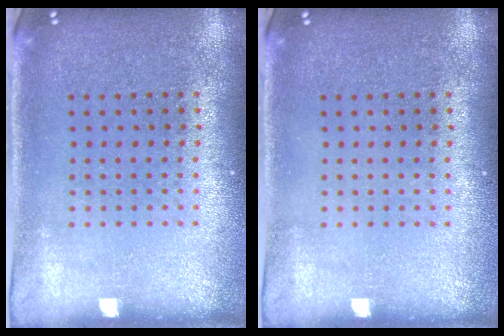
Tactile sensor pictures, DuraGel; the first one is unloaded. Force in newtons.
{"total": 0.0}